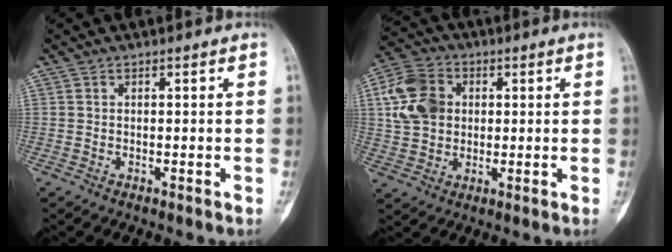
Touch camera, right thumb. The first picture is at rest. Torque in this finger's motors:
{"motor_torque": [-0.02, 0.27, 0.81, 0.24, 0.09]}